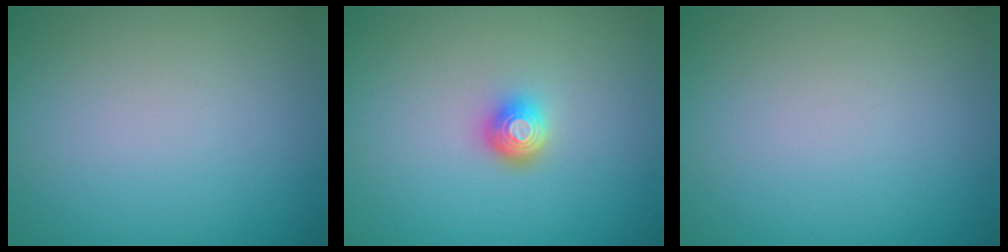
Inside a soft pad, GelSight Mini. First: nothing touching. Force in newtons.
{"total": 2.0, "press": 1.5, "slide": 1.3}
{"total": 0.0}